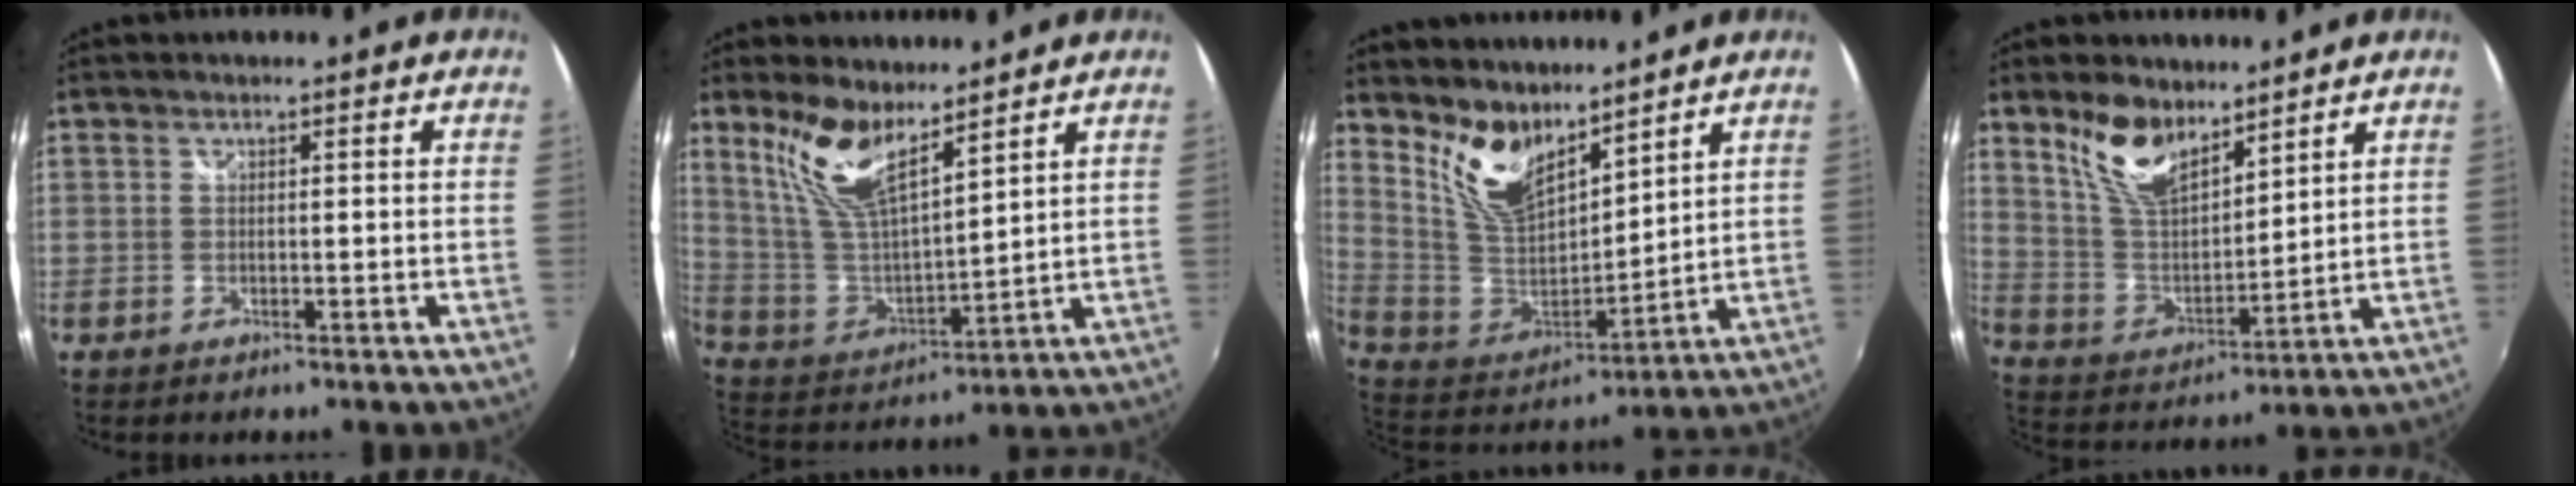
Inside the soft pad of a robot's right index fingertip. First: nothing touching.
{"total": 12.4, "force": [8.6, 3.6, 8.3], "torque": [-0.167, 0.001, 0.178]}
{"total": 12.3, "force": [8.9, 4.1, 7.4], "torque": [-0.145, -0.013, 0.186]}
{"total": 11.6, "force": [8.2, 4.9, 6.6], "torque": [-0.130, 0.004, 0.166]}